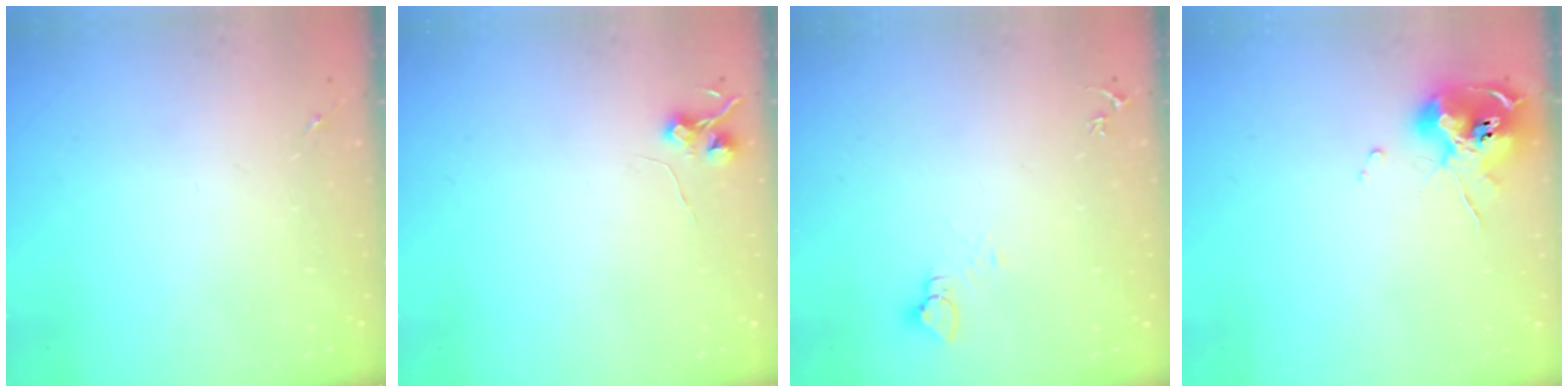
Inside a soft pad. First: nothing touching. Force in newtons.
{"total": 5.8, "press": 5.8, "slide": 0.7}
{"total": 3.7, "press": 3.7, "slide": 0.3}
{"total": 10.6, "press": 10.5, "slide": 1.2}